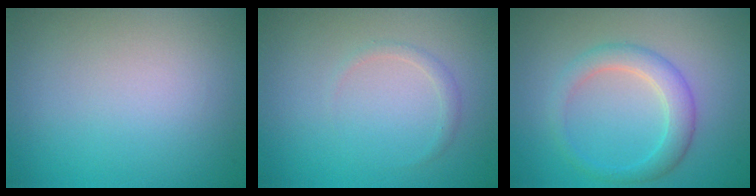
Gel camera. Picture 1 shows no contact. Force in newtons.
{"total": 0.8, "press": 0.8, "slide": 0.2}
{"total": 3.0, "press": 3.0, "slide": 0.2}